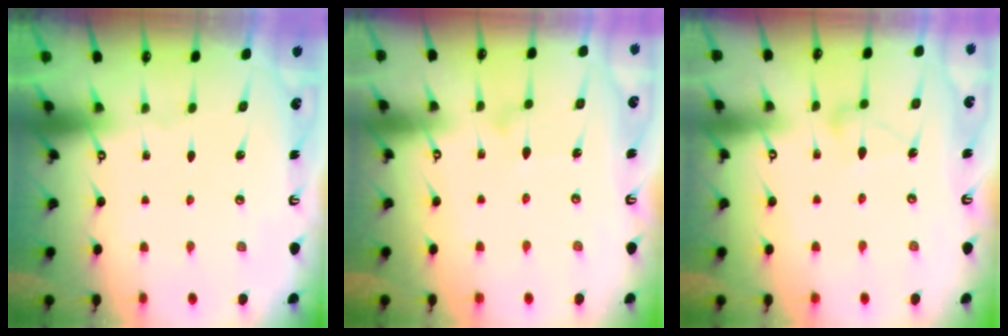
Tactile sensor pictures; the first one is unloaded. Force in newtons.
{"total": 7.7, "press": 7.6, "slide": 0.4}
{"total": 7.8, "press": 7.8, "slide": 0.4}